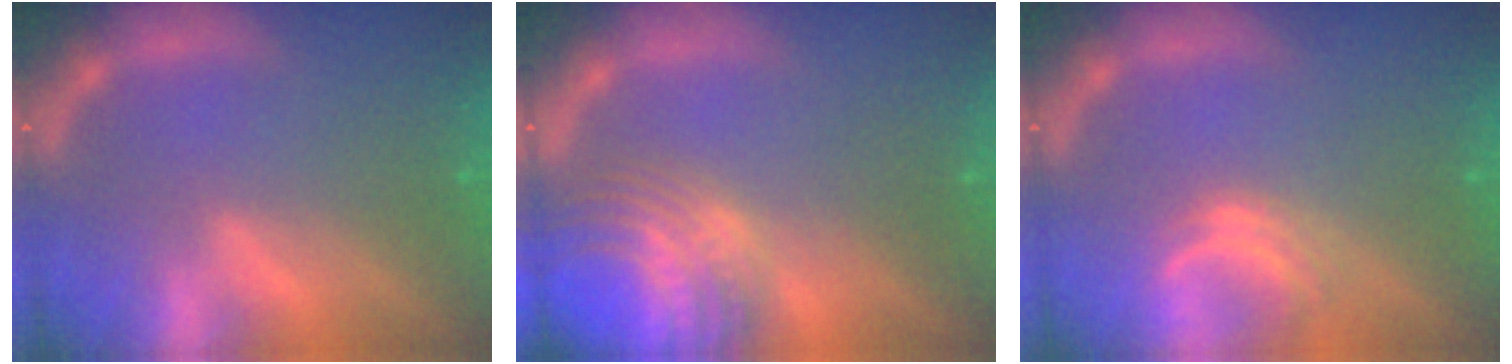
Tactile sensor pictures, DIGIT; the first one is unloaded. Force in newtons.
{"total": 9.5}
{"total": 2.5}